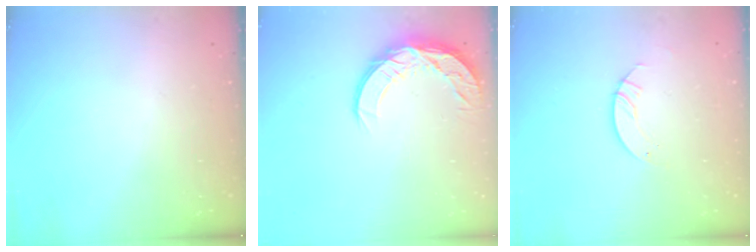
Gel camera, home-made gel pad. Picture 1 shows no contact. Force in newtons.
{"total": 11.3, "press": 11.3, "slide": 0.7}
{"total": 3.3, "press": 3.3, "slide": 0.2}